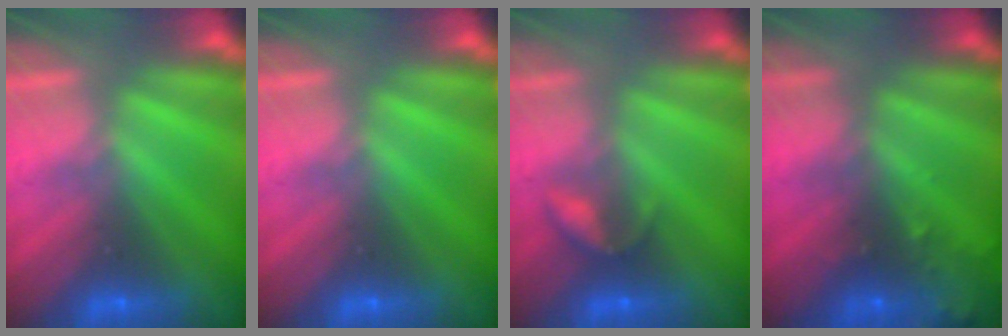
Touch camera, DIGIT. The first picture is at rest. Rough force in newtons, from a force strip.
{"total": 0.0}
{"total": 2.2}
{"total": 9.1}